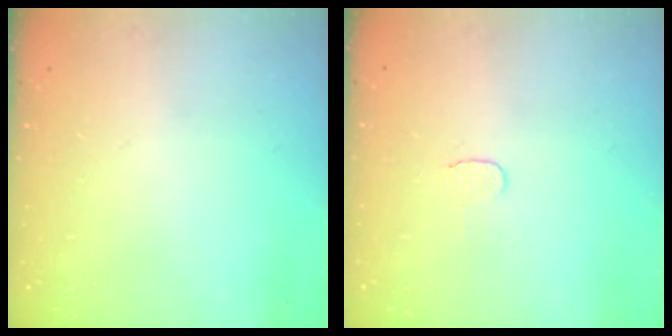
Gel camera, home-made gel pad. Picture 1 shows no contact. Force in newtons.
{"total": 3.5, "press": 3.5, "slide": 0.3}